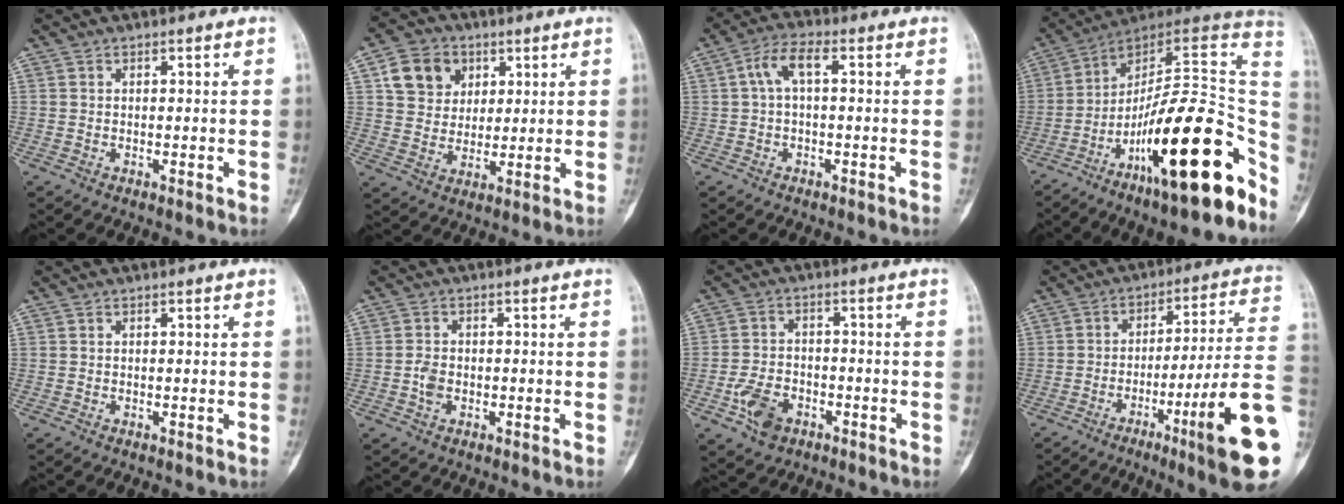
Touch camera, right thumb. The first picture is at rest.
{"total": 9.6, "force": [3.7, 7.9, 3.9], "torque": [-0.038, -0.008, 0.066]}
{"total": 5.0, "force": [0.5, 1.8, 4.6], "torque": [-0.095, 0.021, 0.002]}
{"total": 28.0, "force": [-11.5, 7.8, 24.3], "torque": [-0.298, 0.071, -0.175]}
{"total": 0.0}
{"total": 2.7, "force": [-0.7, 1.9, 1.9], "torque": [-0.036, 0.004, -0.016]}
{"total": 7.1, "force": [-3.4, 4.8, 3.9], "torque": [-0.065, 0.019, -0.058]}
{"total": 19.3, "force": [-6.5, 0.3, 18.2], "torque": [-0.244, 0.012, -0.101]}